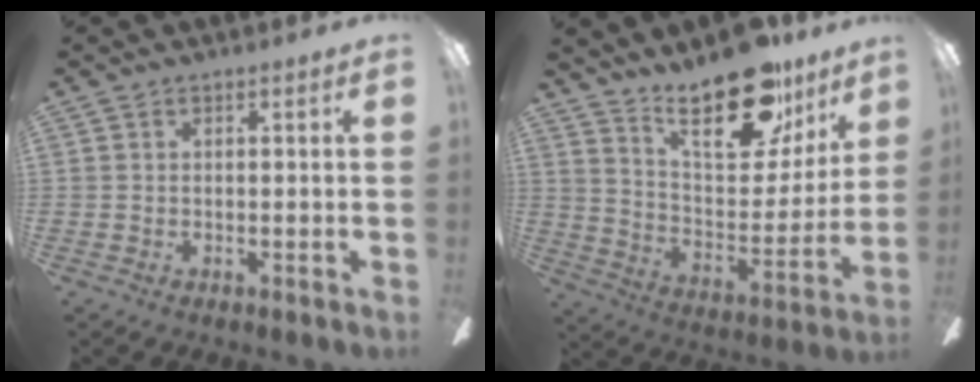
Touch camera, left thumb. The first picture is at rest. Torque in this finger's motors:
{"motor_torque": [0.26, 0.11, 0.80, -1.48, 0.09]}